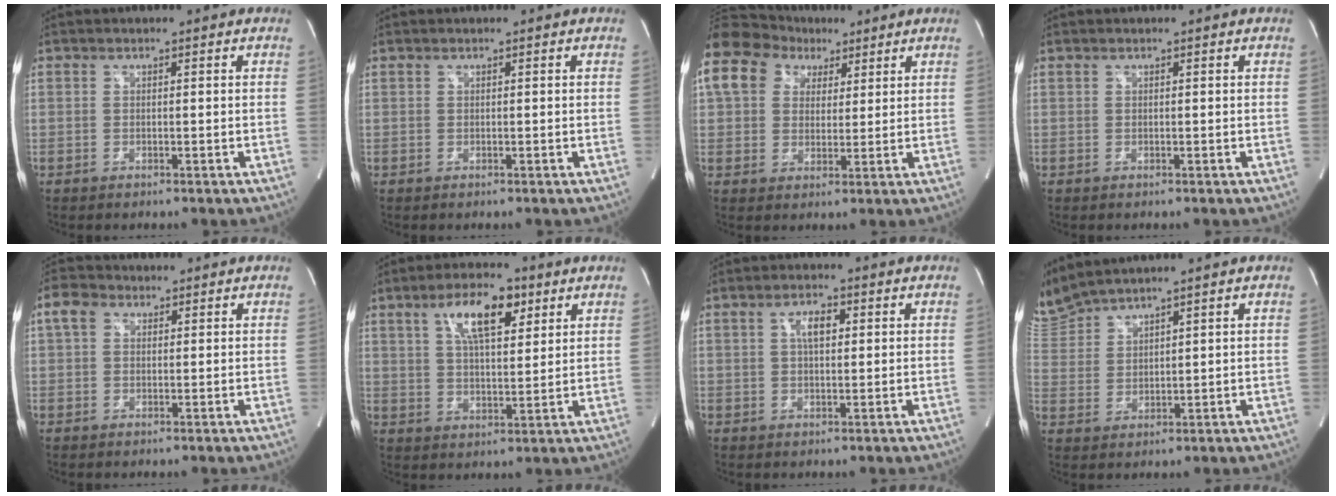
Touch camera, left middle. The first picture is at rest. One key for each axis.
{"total": 0.0}
{"total": 17.3, "fx": 8.5, "fy": 13.0, "fz": 7.7, "tx": -0.215, "ty": 0.080, "tz": 0.158}
{"total": 0.0}
{"total": 3.5, "fx": 1.3, "fy": 2.6, "fz": 2.0, "tx": -0.046, "ty": 0.018, "tz": 0.026}
{"total": 10.0, "fx": 4.8, "fy": 3.3, "fz": 8.1, "tx": -0.147, "ty": 0.011, "tz": 0.084}
{"total": 3.5, "fx": 0.9, "fy": 1.6, "fz": 3.0, "tx": -0.056, "ty": 0.008, "tz": 0.014}
{"total": 7.2, "fx": 7.0, "fy": -0.4, "fz": 1.4, "tx": -0.054, "ty": 0.010, "tz": 0.158}